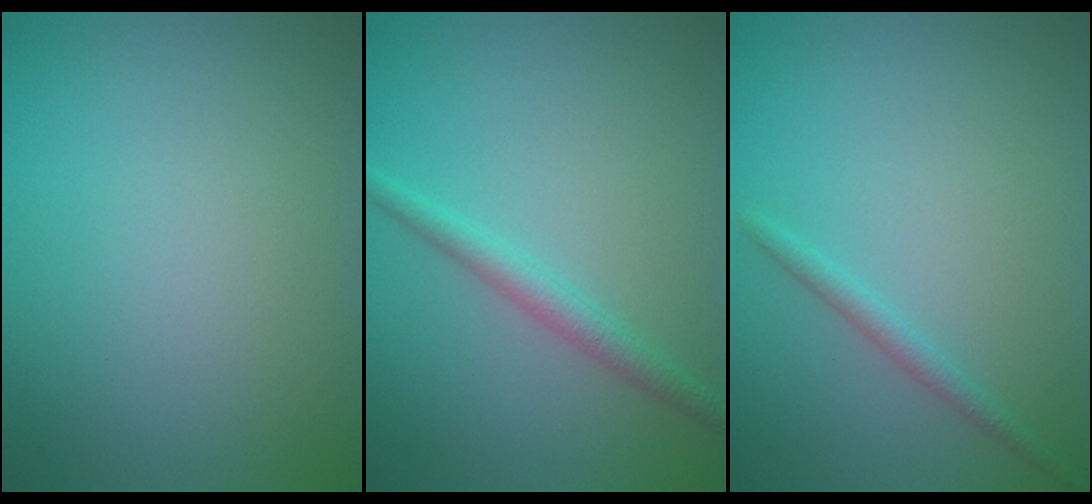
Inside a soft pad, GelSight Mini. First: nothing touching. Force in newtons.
{"total": 2.1, "press": 2.1, "slide": 0.0}
{"total": 1.3, "press": 1.3, "slide": 0.0}